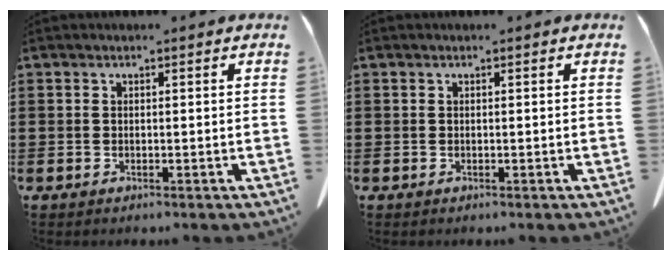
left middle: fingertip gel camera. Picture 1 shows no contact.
{"total": 0.0}